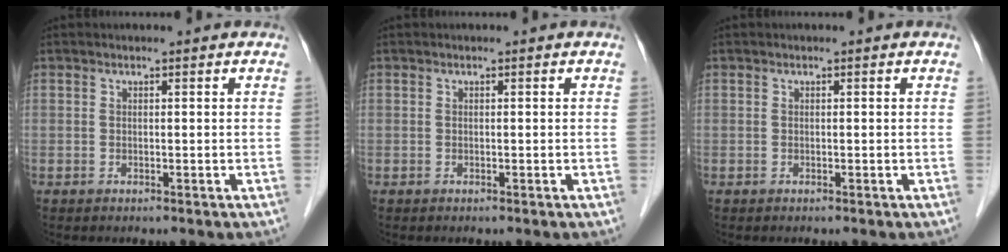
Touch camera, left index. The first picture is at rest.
{"total": 0.0}
{"total": 0.0}